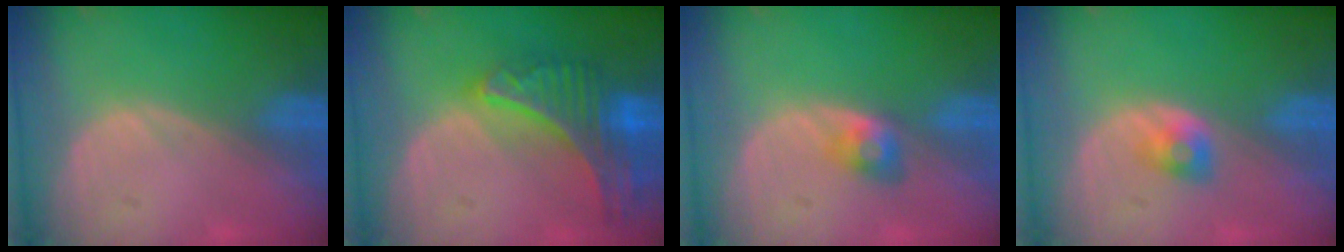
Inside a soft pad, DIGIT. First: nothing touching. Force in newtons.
{"total": 9.1, "press": 8.0, "slide": 4.3}
{"total": 2.8, "press": 2.6, "slide": 1.2}
{"total": 2.3, "press": 2.2, "slide": 0.7}